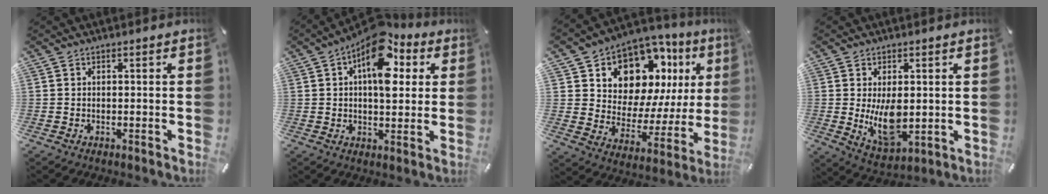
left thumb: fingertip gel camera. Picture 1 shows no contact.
{"total": 14.5, "force": [5.8, 7.8, 10.7], "torque": [-0.146, -0.029, 0.098]}
{"total": 13.0, "force": [8.5, 8.6, 4.8], "torque": [-0.073, -0.083, 0.150]}
{"total": 10.5, "force": [0.3, 5.8, 8.7], "torque": [-0.150, -0.020, 0.009]}